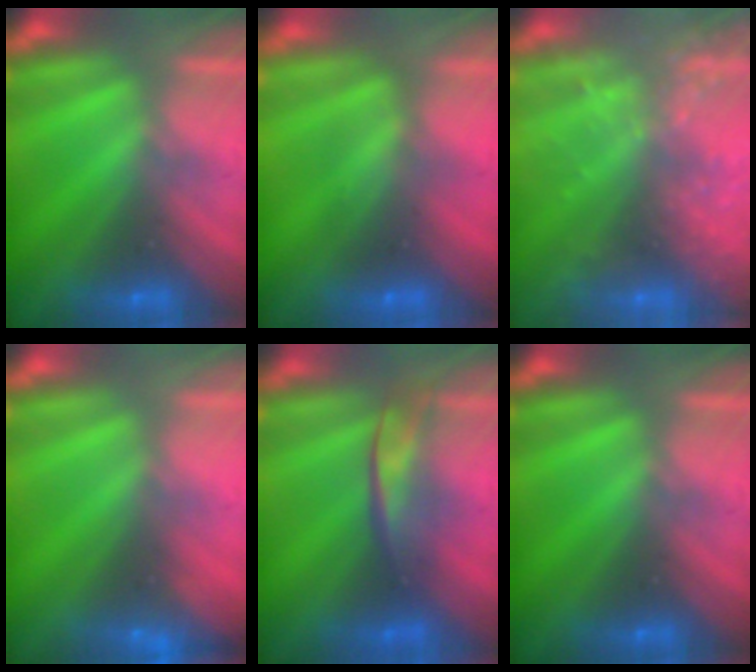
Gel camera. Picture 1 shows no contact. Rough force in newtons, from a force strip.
{"total": 2.5}
{"total": 6.0}
{"total": 2.9}
{"total": 2.2}
{"total": 0.0}